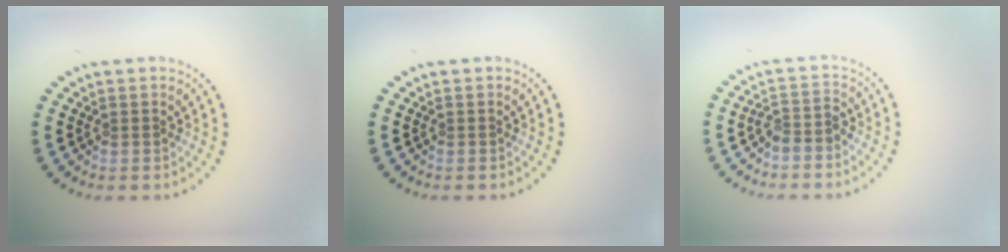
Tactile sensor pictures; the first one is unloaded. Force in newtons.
{"total": 0.0}
{"total": 2.0, "press": 1.6, "slide": 1.2}